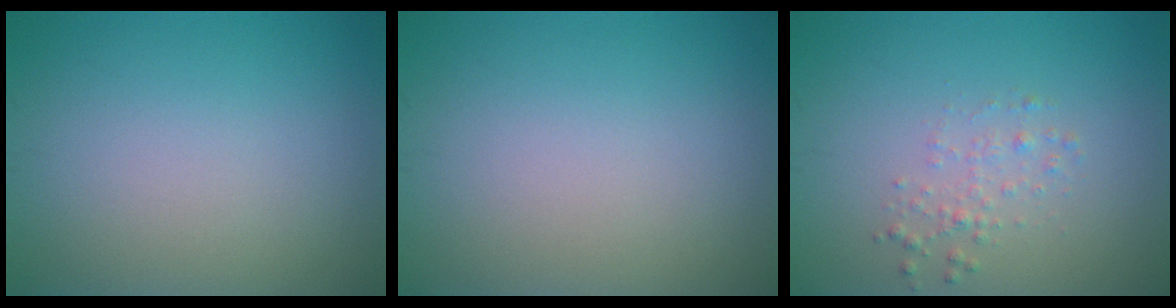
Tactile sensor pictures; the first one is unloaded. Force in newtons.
{"total": 0.0}
{"total": 1.4, "press": 1.4, "slide": 0.0}